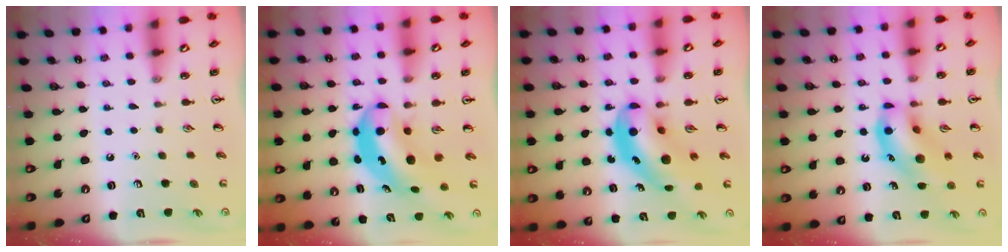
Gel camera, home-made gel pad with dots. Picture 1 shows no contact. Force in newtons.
{"total": 7.2, "press": 7.0, "slide": 1.9}
{"total": 10.7, "press": 10.2, "slide": 3.3}
{"total": 14.8, "press": 14.5, "slide": 2.9}